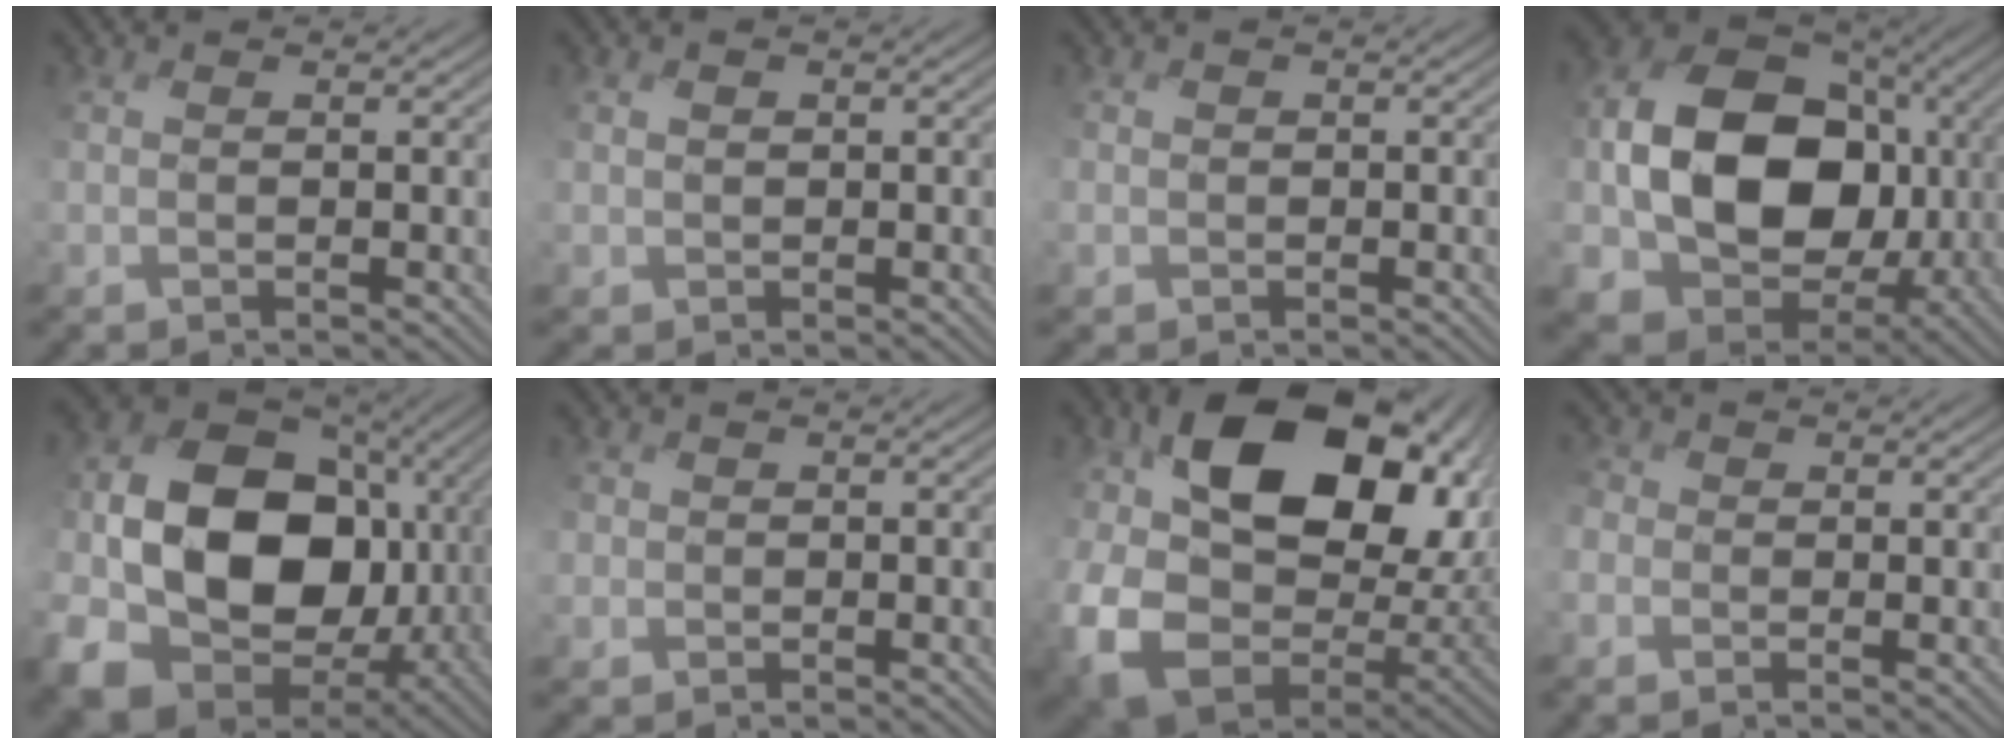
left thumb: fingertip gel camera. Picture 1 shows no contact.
{"total": 1.4, "force": [-0.2, 1.3, 0.4], "torque": [-0.014, -0.003, -0.006]}
{"total": 1.3, "force": [-0.5, 1.1, -0.5], "torque": [0.005, -0.005, -0.014]}
{"total": 15.3, "force": [-0.8, 12.0, 9.4], "torque": [-0.172, -0.034, -0.011]}
{"total": 18.2, "force": [-1.7, 14.3, 11.0], "torque": [-0.224, -0.041, -0.015]}
{"total": 1.6, "force": [-0.5, 1.3, -0.7], "torque": [0.009, -0.006, -0.018]}
{"total": 19.0, "force": [2.9, 13.7, 12.9], "torque": [-0.274, -0.017, 0.070]}
{"total": 3.0, "force": [-0.6, 2.9, 0.5], "torque": [-0.026, 0.006, -0.026]}